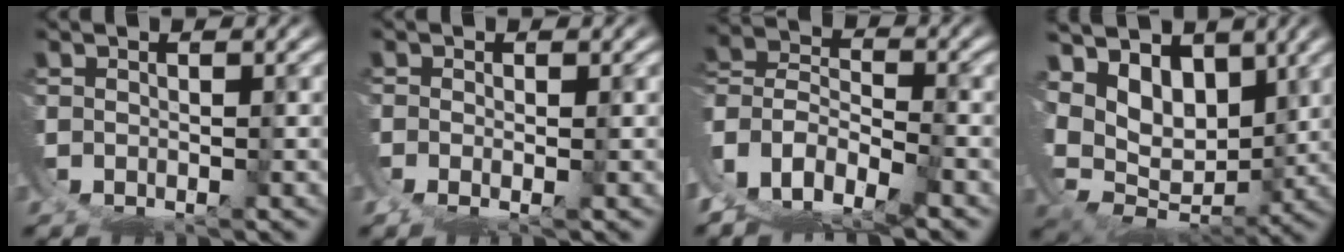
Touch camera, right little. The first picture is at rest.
{"total": 1.5, "force": [0.3, -1.1, 0.9], "torque": [-0.014, -0.004, 0.009]}
{"total": 8.3, "force": [-0.6, 7.1, 4.3], "torque": [-0.107, -0.031, -0.012]}
{"total": 7.4, "force": [2.6, 5.8, 3.9], "torque": [-0.092, -0.024, 0.047]}